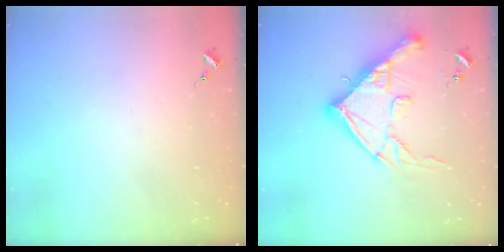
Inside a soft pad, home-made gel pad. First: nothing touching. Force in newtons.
{"total": 19.6, "press": 19.5, "slide": 2.0}